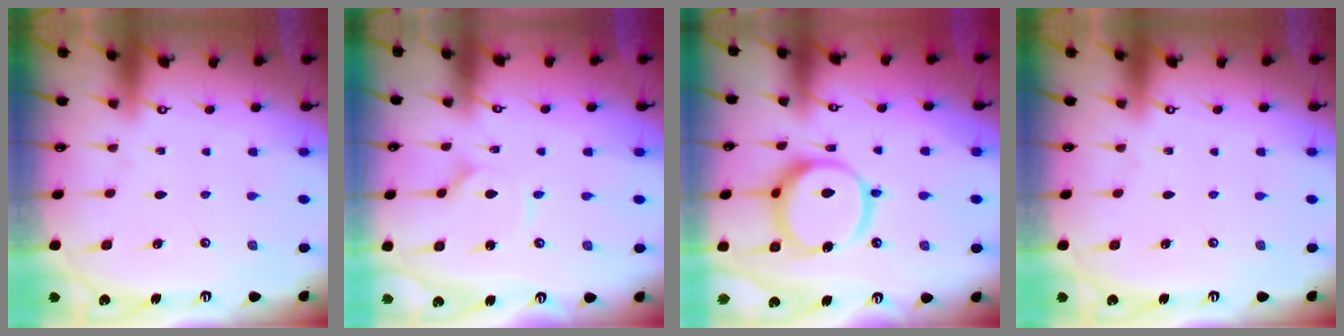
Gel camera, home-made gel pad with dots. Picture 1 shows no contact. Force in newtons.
{"total": 1.4, "press": 1.4, "slide": 0.1}
{"total": 14.1, "press": 14.0, "slide": 1.8}
{"total": 0.0}